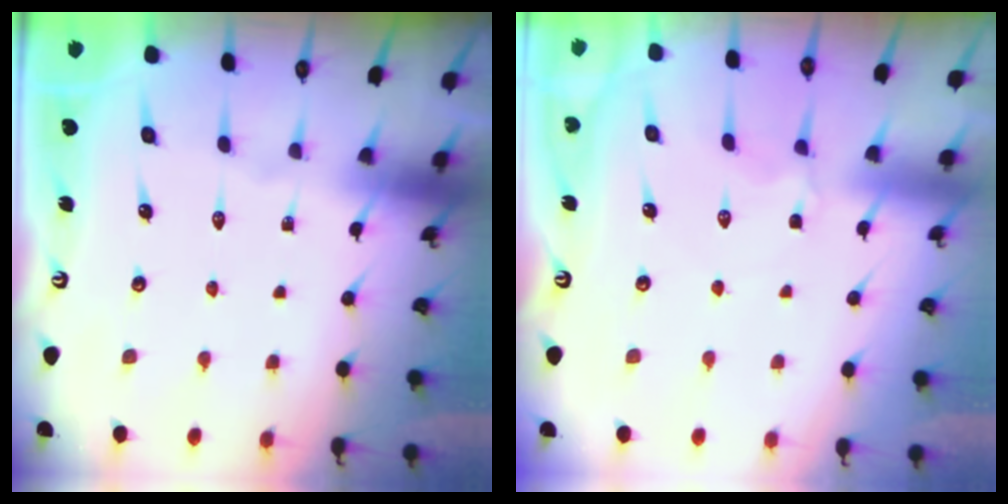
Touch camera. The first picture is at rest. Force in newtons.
{"total": 2.7, "press": 2.6, "slide": 0.5}